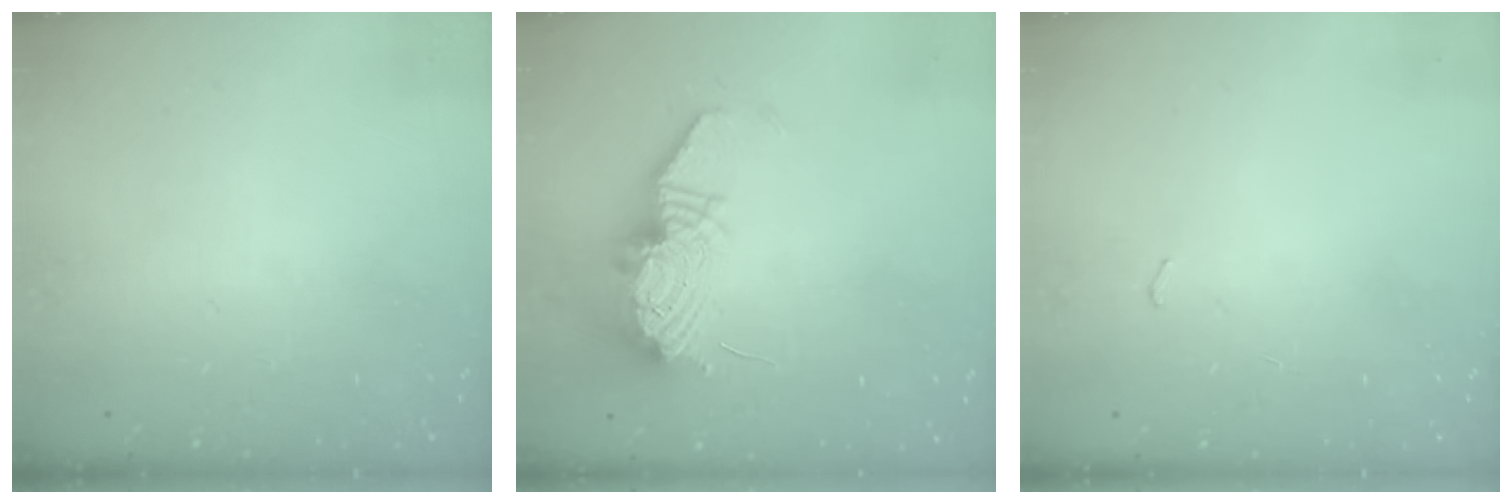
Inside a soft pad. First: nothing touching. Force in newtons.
{"total": 13.2, "press": 13.1, "slide": 1.1}
{"total": 10.0, "press": 2.6, "slide": 9.7}